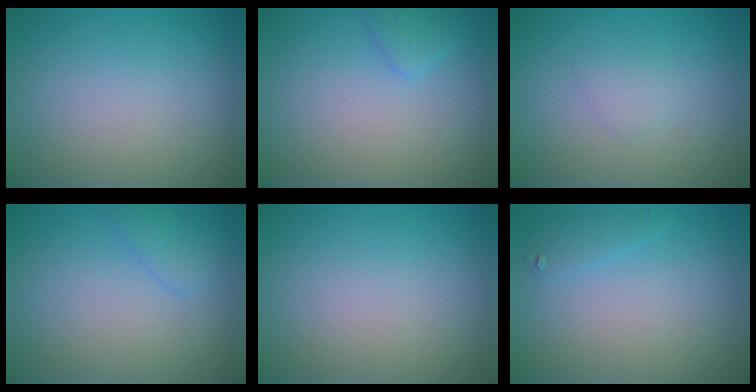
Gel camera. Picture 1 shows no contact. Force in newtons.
{"total": 1.4, "press": 1.4, "slide": 0.1}
{"total": 0.9, "press": 0.9, "slide": 0.1}
{"total": 1.3, "press": 1.3, "slide": 0.0}
{"total": 0.0}
{"total": 1.1, "press": 1.1, "slide": 0.1}